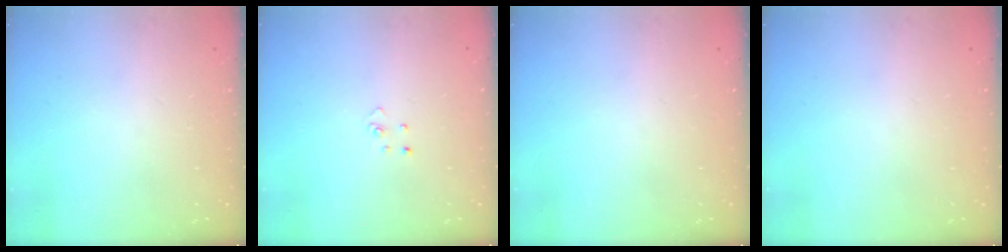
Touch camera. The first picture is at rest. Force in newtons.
{"total": 2.7, "press": 2.7, "slide": 0.3}
{"total": 0.0}
{"total": 0.0}